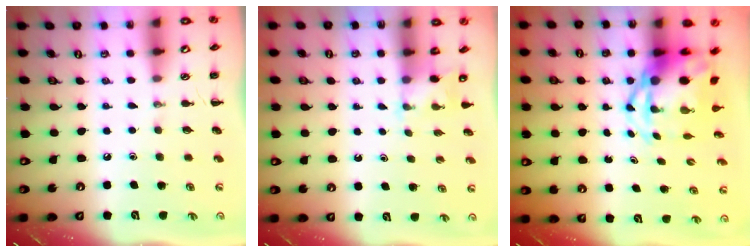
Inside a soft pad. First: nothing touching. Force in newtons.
{"total": 2.2, "press": 2.1, "slide": 0.7}
{"total": 6.1, "press": 6.0, "slide": 1.3}